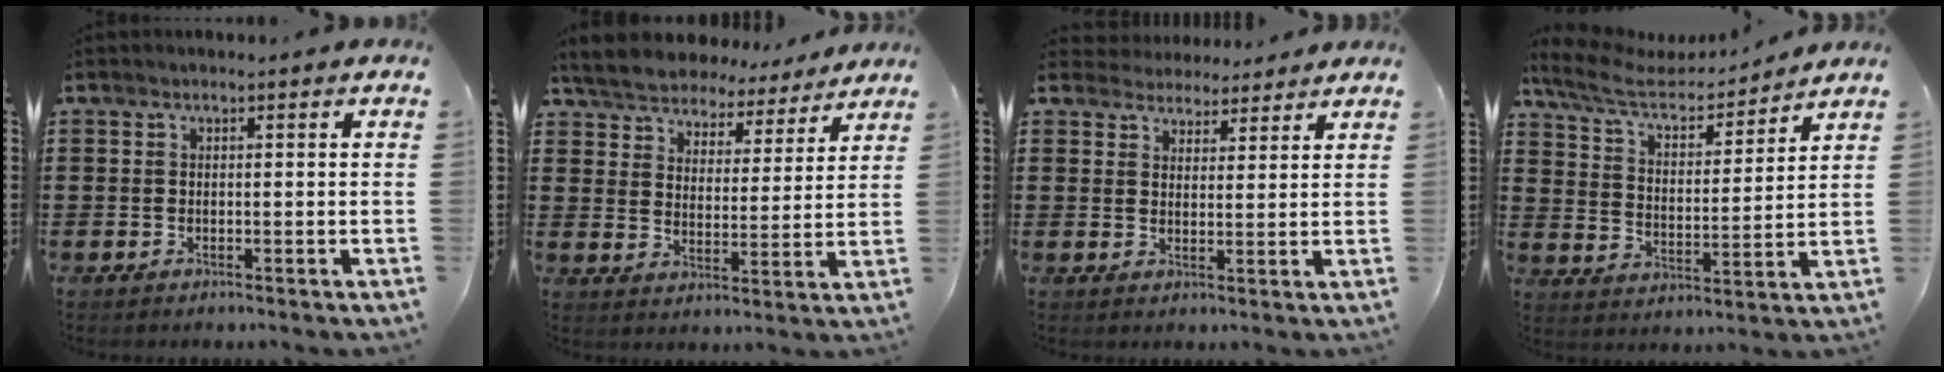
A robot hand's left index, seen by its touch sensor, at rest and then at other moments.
{"total": 6.2, "force": [6.1, 0.7, 0.3], "torque": [-0.039, -0.040, 0.108]}
{"total": 3.4, "force": [3.2, 1.2, -0.2], "torque": [-0.011, -0.005, 0.060]}
{"total": 7.3, "force": [6.1, 2.4, 3.3], "torque": [-0.093, -0.029, 0.103]}